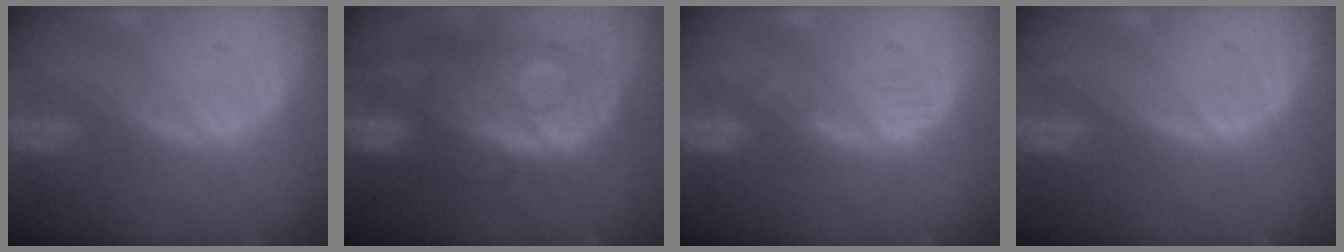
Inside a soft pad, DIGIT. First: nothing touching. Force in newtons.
{"total": 11.2, "press": 9.7, "slide": 5.6}
{"total": 2.0, "press": 2.0, "slide": 0.3}
{"total": 0.0}